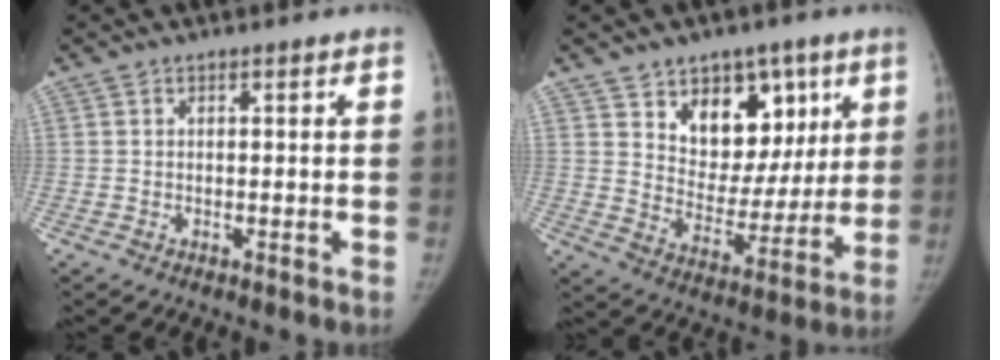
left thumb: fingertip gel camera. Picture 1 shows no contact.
{"total": 14.8, "force": [7.4, 10.3, 7.5], "torque": [-0.053, -0.035, 0.124]}